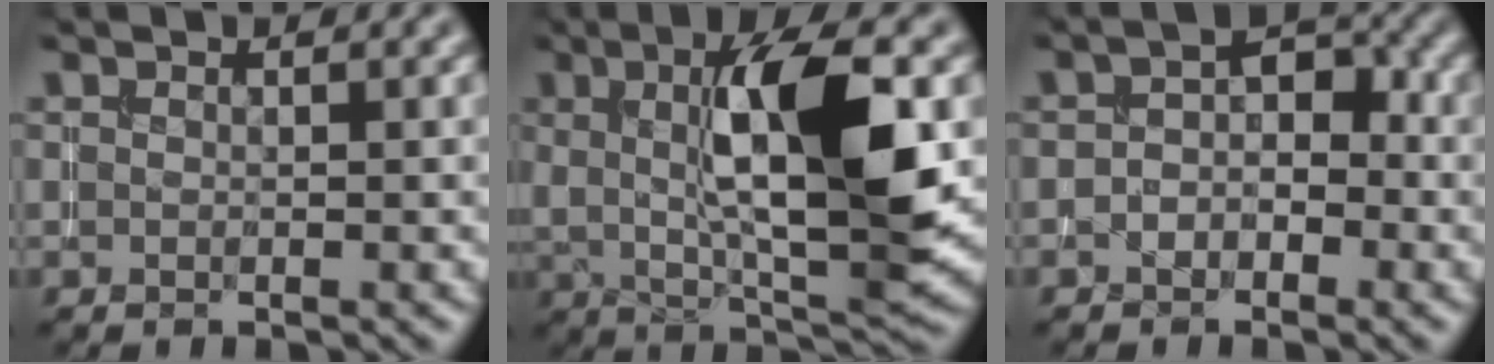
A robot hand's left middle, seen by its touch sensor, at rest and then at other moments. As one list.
[{"total": 10.6, "force": [1.6, 3.2, 10.0], "torque": [-0.149, 0.005, 0.026]}, {"total": 2.5, "force": [-0.6, 1.7, 1.7], "torque": [-0.016, 0.013, -0.020]}]